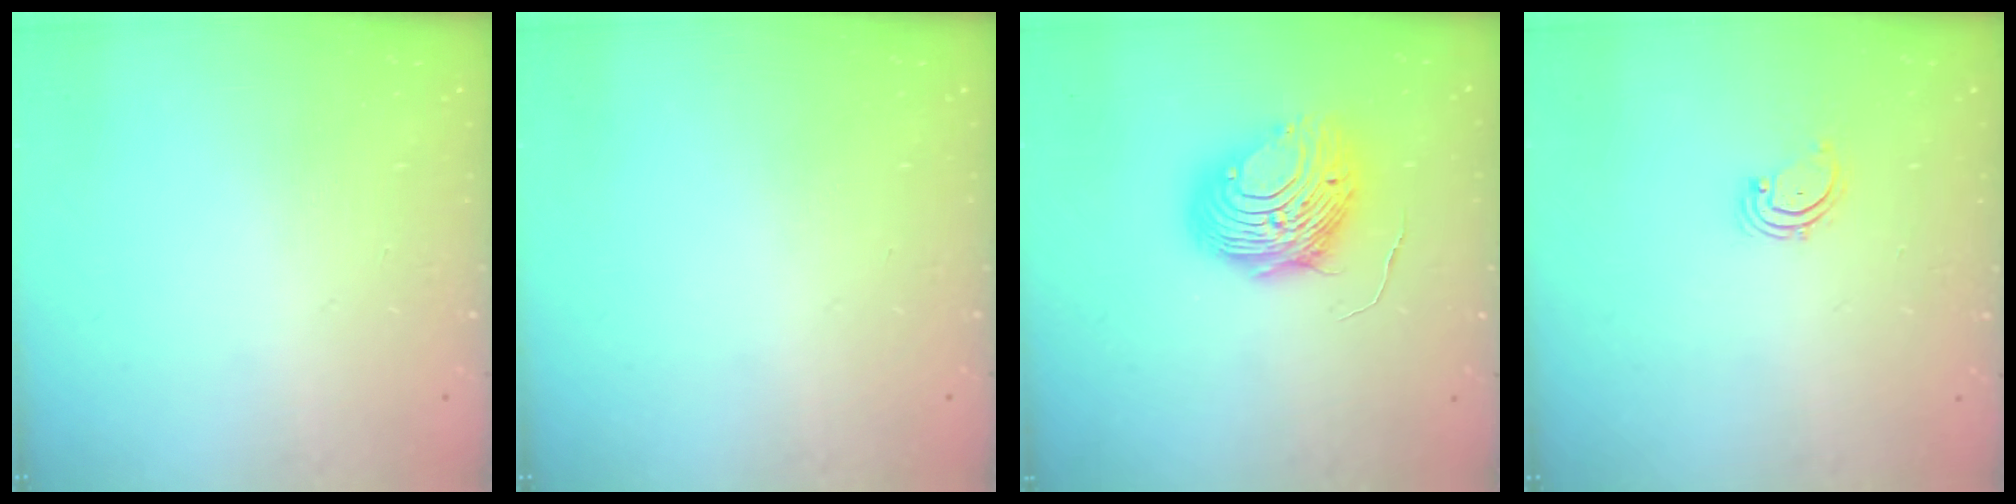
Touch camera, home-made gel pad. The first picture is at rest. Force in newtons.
{"total": 0.0}
{"total": 10.6, "press": 10.6, "slide": 0.9}
{"total": 2.1, "press": 2.1, "slide": 0.3}